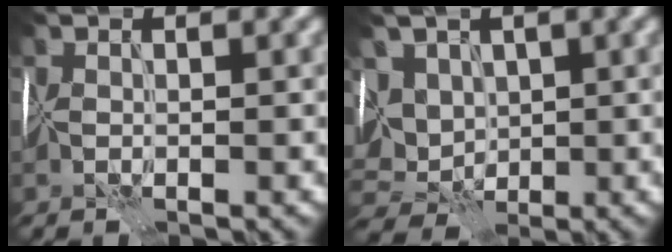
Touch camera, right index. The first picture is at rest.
{"total": 5.6, "force": [1.2, 4.8, 2.6], "torque": [-0.058, 0.013, 0.020]}